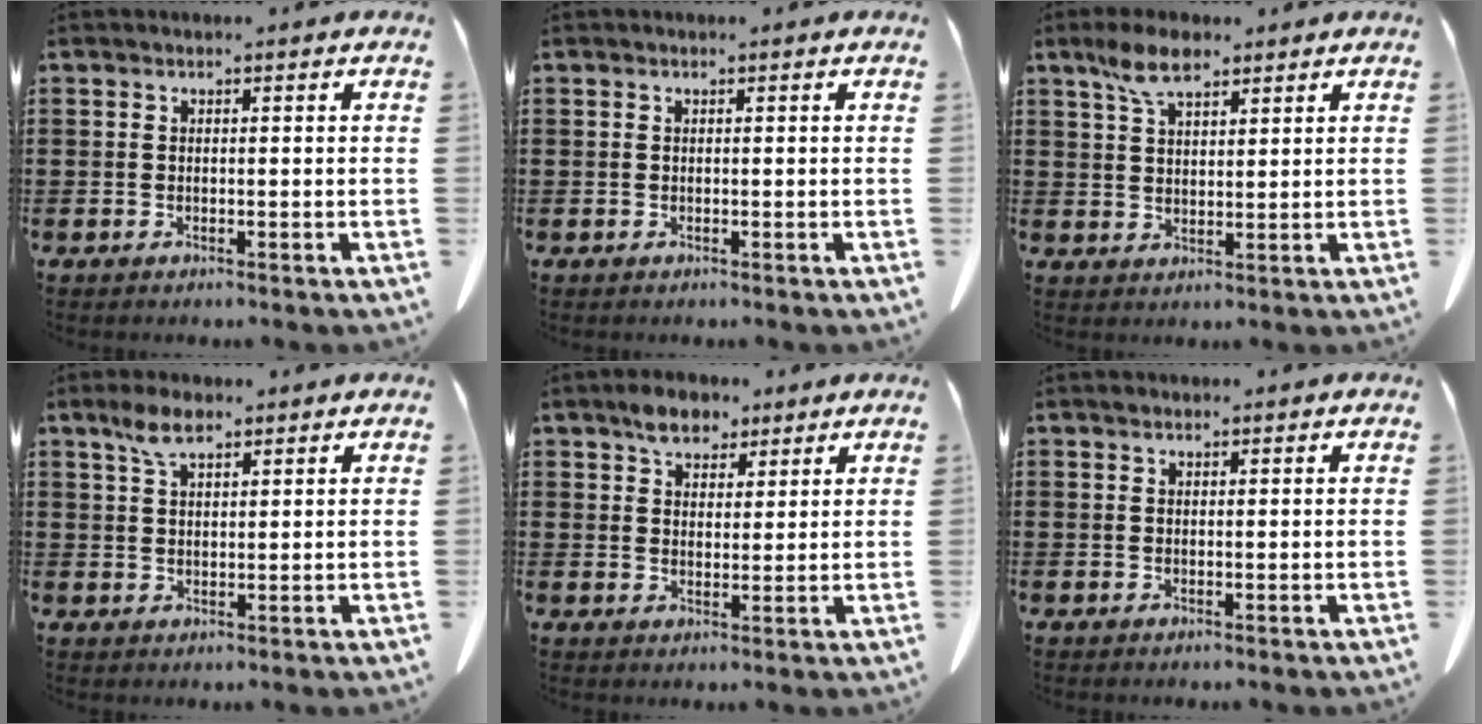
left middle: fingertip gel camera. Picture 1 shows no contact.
{"total": 0.0}
{"total": 6.0, "force": [3.9, 2.5, 3.8], "torque": [-0.086, 0.004, 0.074]}
{"total": 4.4, "force": [2.9, 1.7, 2.9], "torque": [-0.065, 0.003, 0.053]}
{"total": 4.7, "force": [3.7, 2.5, 1.7], "torque": [-0.036, 0.005, 0.069]}
{"total": 0.6, "force": [0.5, 0.2, 0.4], "torque": [-0.009, 0.000, 0.010]}